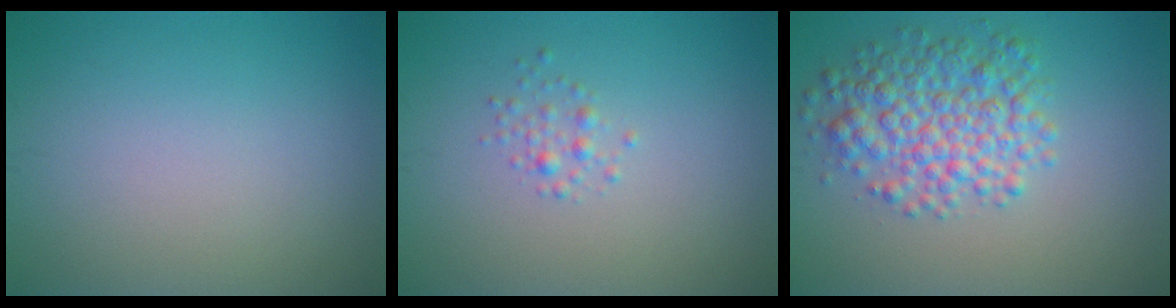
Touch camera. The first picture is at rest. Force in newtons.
{"total": 1.2, "press": 1.2, "slide": 0.0}
{"total": 5.7, "press": 5.7, "slide": 0.1}